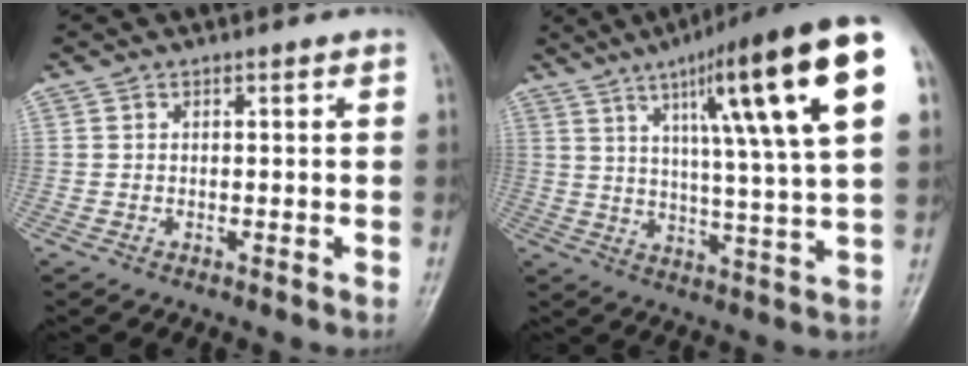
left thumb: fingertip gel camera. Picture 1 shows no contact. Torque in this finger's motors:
{"motor_torque": [2.79, 2.22, 2.32, -0.45, 0.44]}